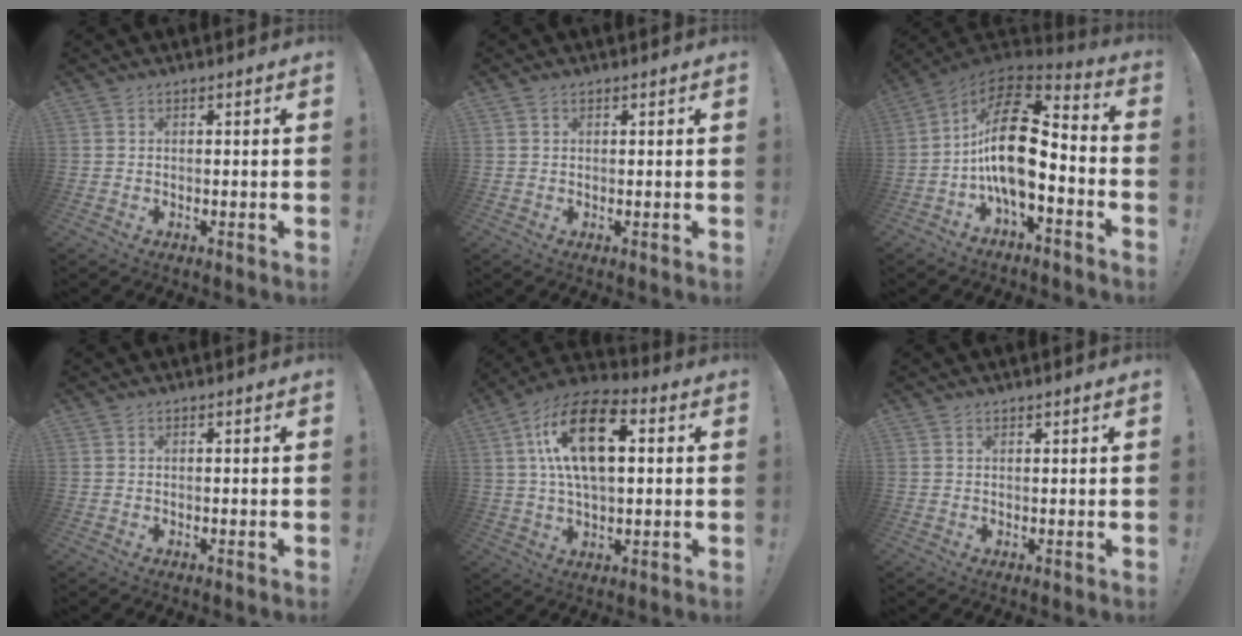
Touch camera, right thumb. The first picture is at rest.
{"total": 0.8, "force": [0.5, 0.6, 0.2], "torque": [0.004, -0.002, 0.009]}
{"total": 20.8, "force": [-0.7, 10.2, 18.0], "torque": [-0.338, 0.008, -0.010]}
{"total": 0.0}
{"total": 18.2, "force": [4.3, 9.6, 14.9], "torque": [-0.259, 0.005, 0.063]}
{"total": 0.7, "force": [0.7, 0.0, 0.1], "torque": [0.003, -0.002, 0.012]}